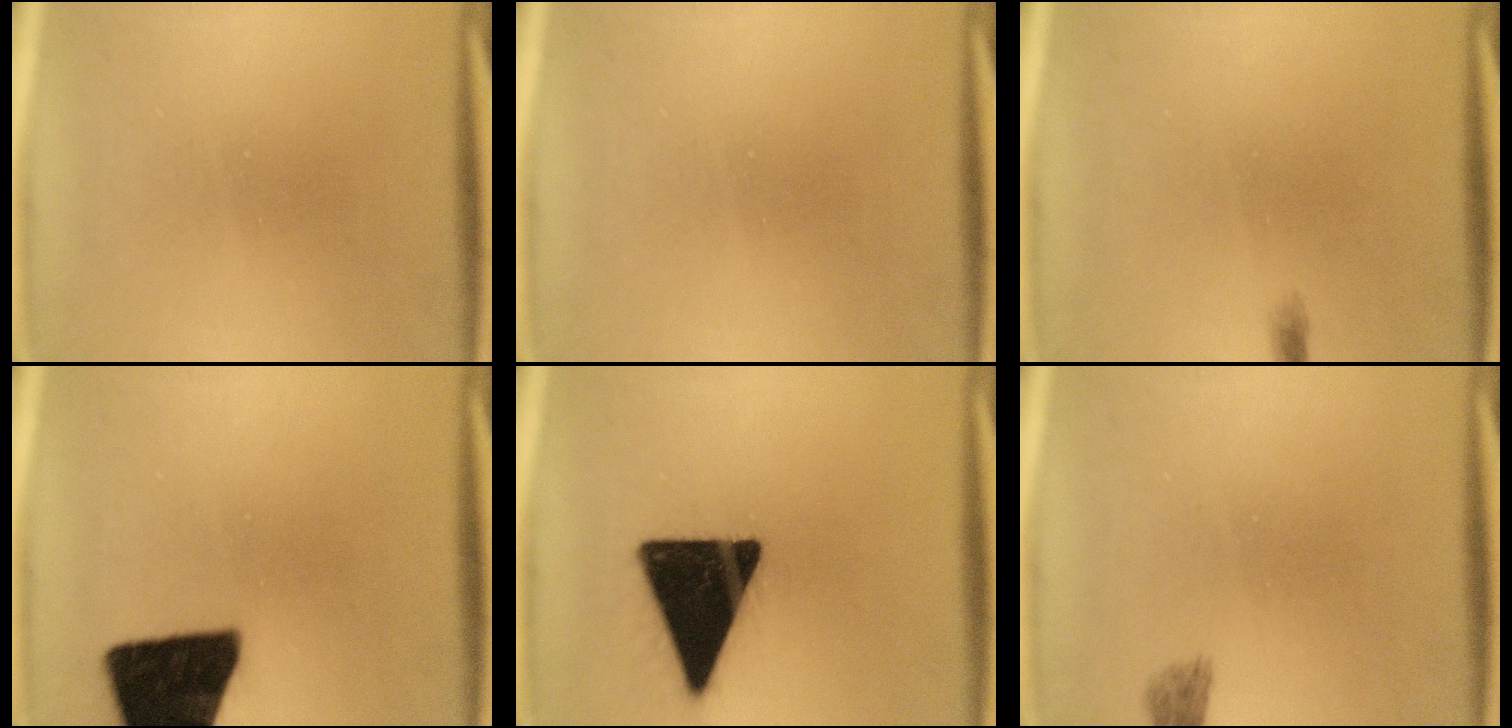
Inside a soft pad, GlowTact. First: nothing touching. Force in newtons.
{"total": 0.0}
{"total": 0.6}
{"total": 19.6}
{"total": 19.5}
{"total": 1.6}